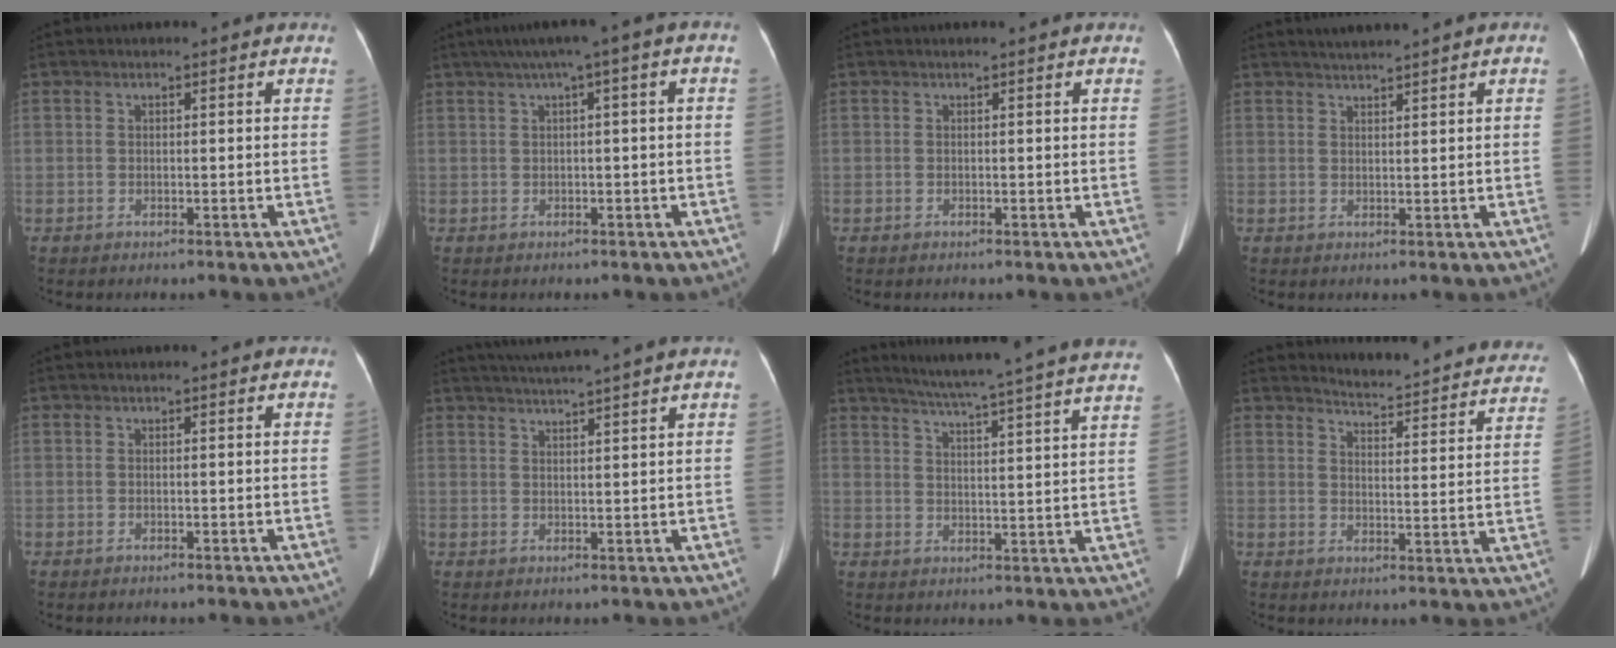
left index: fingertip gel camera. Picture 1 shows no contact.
{"total": 6.1, "force": [2.0, 0.2, 5.8], "torque": [-0.092, 0.038, 0.032]}
{"total": 0.0}
{"total": 2.3, "force": [2.1, -0.4, 1.0], "torque": [-0.018, 0.012, 0.038]}
{"total": 0.0}
{"total": 7.4, "force": [6.5, -1.5, 3.3], "torque": [-0.054, 0.015, 0.089]}
{"total": 22.6, "force": [20.4, -1.3, 9.7], "torque": [-0.151, -0.033, 0.256]}
{"total": 20.4, "force": [19.7, 2.6, 4.7], "torque": [-0.050, -0.078, 0.217]}